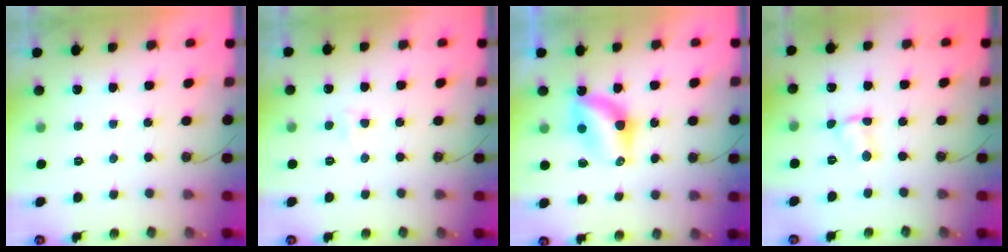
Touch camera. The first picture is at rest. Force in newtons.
{"total": 2.3, "press": 2.3, "slide": 0.5}
{"total": 7.2, "press": 7.2, "slide": 0.3}
{"total": 1.8, "press": 1.8, "slide": 0.3}